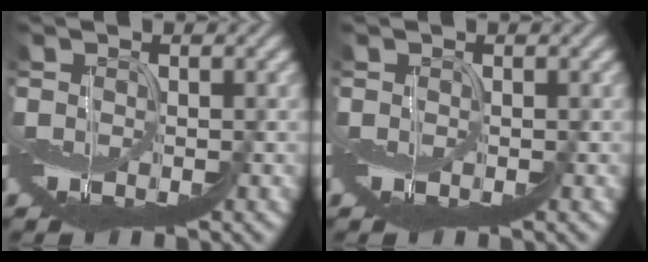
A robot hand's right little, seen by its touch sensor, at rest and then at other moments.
{"total": 0.0}